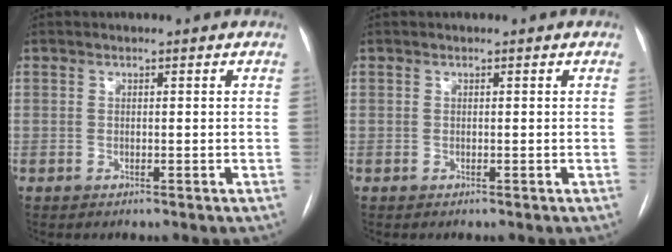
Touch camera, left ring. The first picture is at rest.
{"total": 0.0}